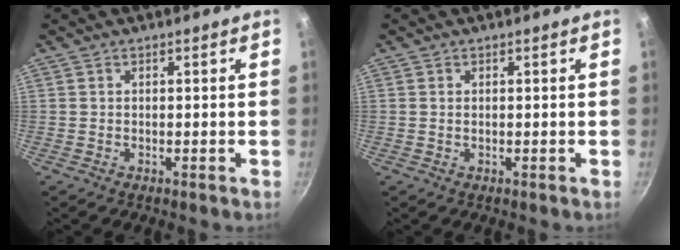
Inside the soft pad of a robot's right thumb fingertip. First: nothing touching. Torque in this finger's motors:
{"motor_torque": [-0.41, 0.05, -0.32, 0.18, -0.02]}